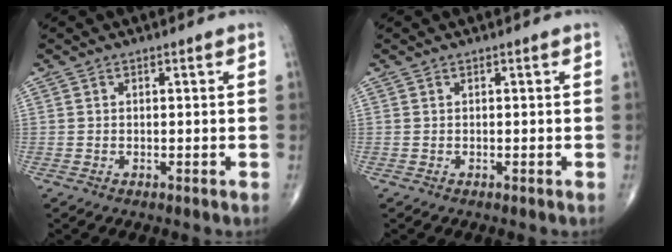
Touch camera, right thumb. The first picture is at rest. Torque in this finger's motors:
{"motor_torque": [-0.01, 0.01, 0.00, 0.00, 0.00]}